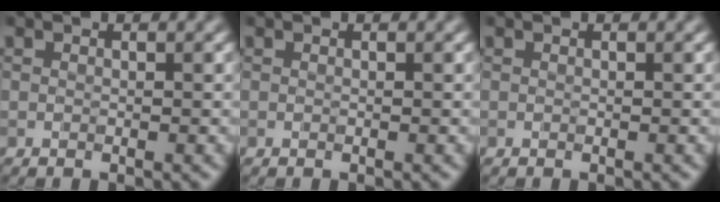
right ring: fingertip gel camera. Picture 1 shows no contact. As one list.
[{"total": 0.0}, {"total": 0.0}]